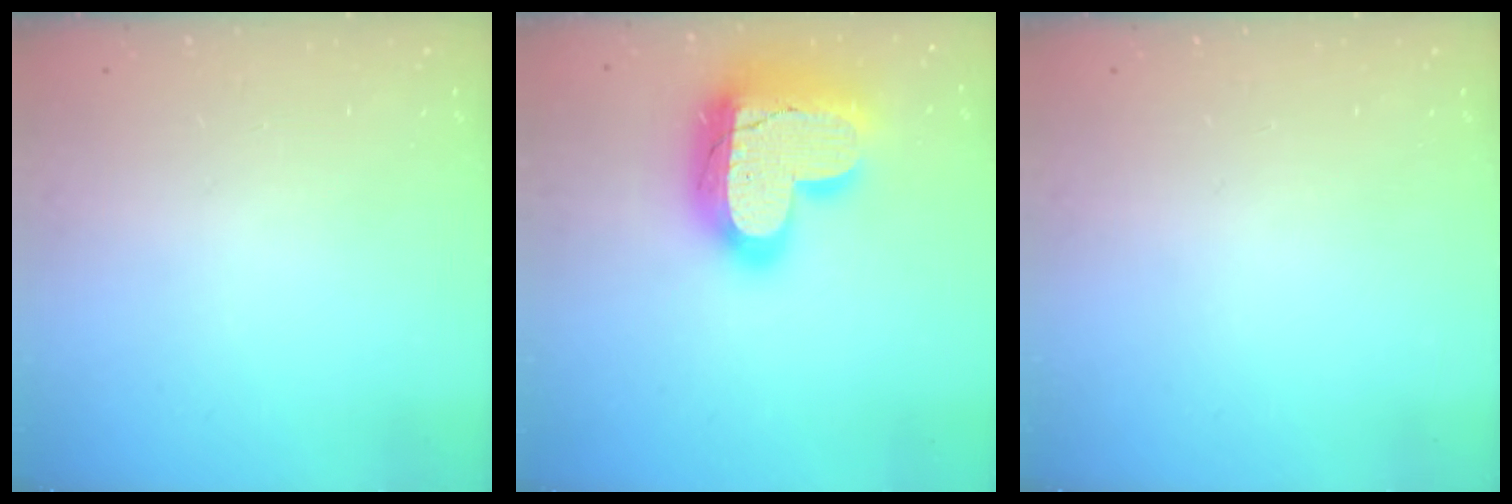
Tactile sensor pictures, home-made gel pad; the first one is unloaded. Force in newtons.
{"total": 27.3, "press": 27.2, "slide": 2.0}
{"total": 0.0}